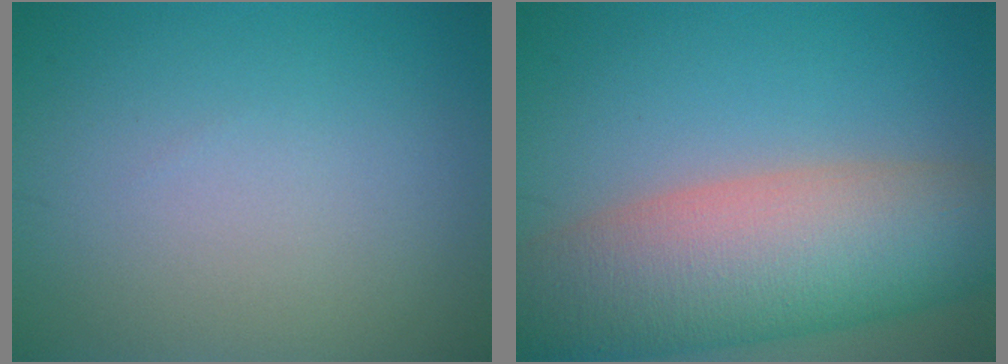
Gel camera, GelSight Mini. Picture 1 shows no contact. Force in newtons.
{"total": 12.4, "press": 12.4, "slide": 0.5}